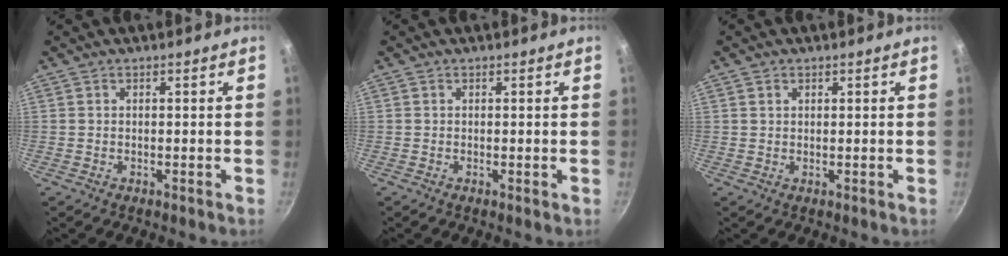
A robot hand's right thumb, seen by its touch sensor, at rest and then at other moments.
{"total": 0.0}
{"total": 1.1, "force": [0.6, 0.8, 0.5], "torque": [-0.005, 0.000, 0.010]}